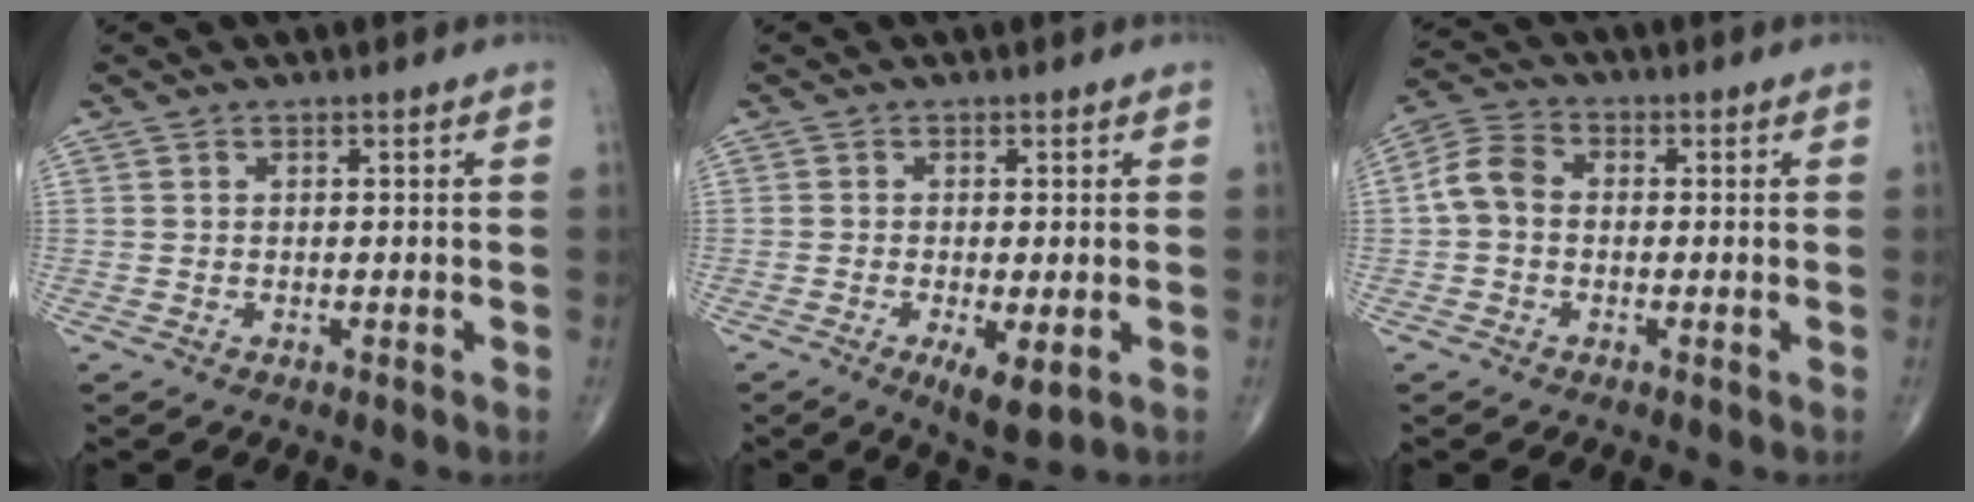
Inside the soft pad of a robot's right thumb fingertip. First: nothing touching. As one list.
[{"total": 5.5, "force": [-1.8, 1.7, 5.0], "torque": [-0.085, -0.016, -0.027]}, {"total": 6.1, "force": [-0.3, 4.5, 4.1], "torque": [-0.075, 0.020, -0.019]}]